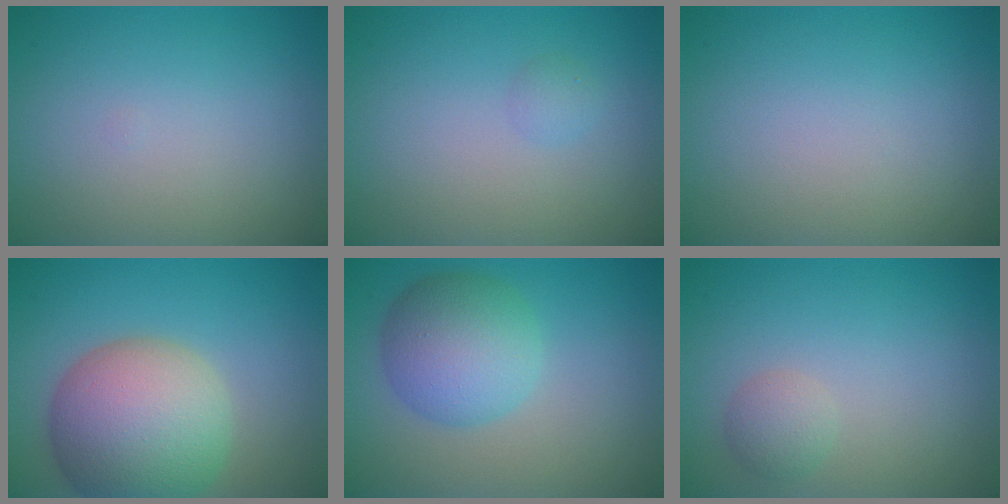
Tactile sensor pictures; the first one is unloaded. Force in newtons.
{"total": 0.9, "press": 0.9, "slide": 0.0}
{"total": 0.0}
{"total": 10.6, "press": 10.6, "slide": 0.6}
{"total": 6.0, "press": 6.0, "slide": 0.1}
{"total": 1.6, "press": 1.6, "slide": 0.1}